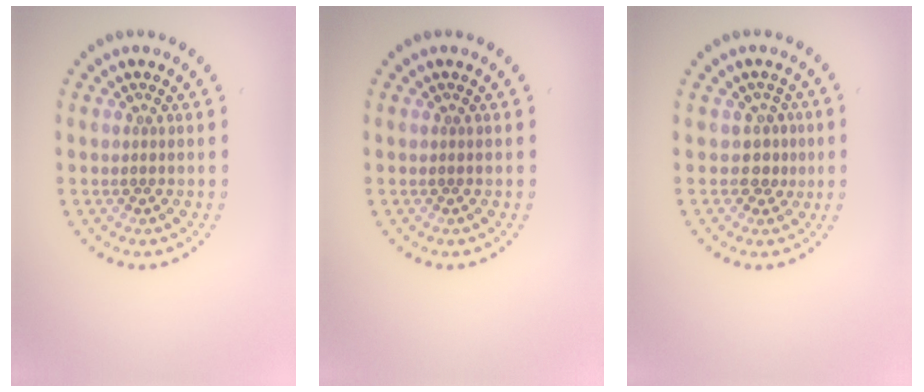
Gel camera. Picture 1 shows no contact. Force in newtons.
{"total": 0.0}
{"total": 2.0, "press": 1.5, "slide": 1.3}